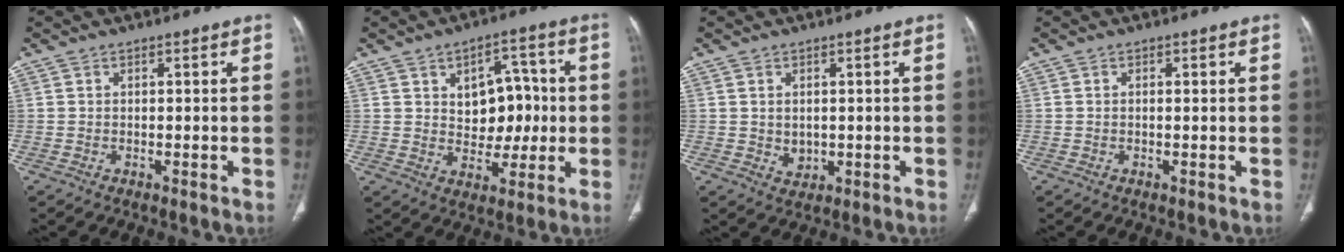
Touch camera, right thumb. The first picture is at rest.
{"total": 10.7, "force": [1.3, 7.3, 7.7], "torque": [-0.057, 0.009, 0.026]}
{"total": 2.6, "force": [0.2, 2.1, 1.5], "torque": [-0.018, -0.005, 0.014]}
{"total": 0.6, "force": [0.2, 0.0, 0.5], "torque": [-0.014, 0.001, 0.004]}